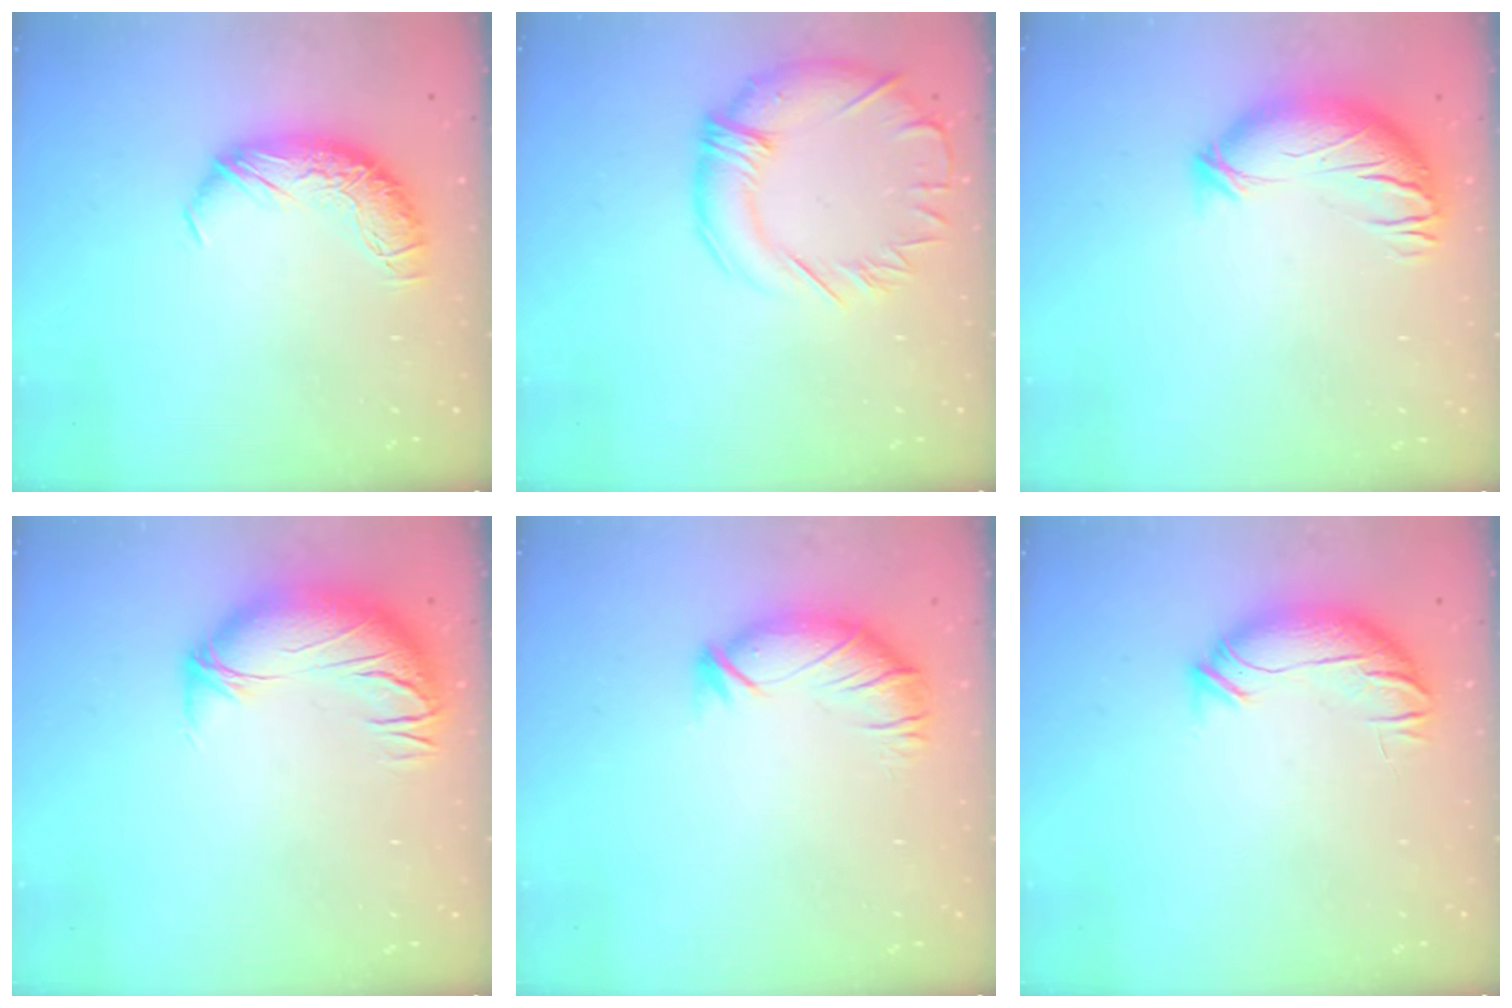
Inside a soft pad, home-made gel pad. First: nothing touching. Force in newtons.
{"total": 3.0, "press": 2.7, "slide": 1.3}
{"total": 3.5, "press": 2.6, "slide": 2.4}
{"total": 2.4, "press": 1.1, "slide": 2.1}
{"total": 2.9, "press": 2.3, "slide": 1.7}
{"total": 3.8, "press": 3.4, "slide": 1.7}